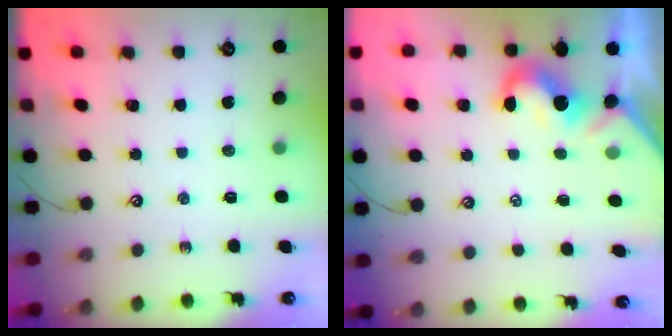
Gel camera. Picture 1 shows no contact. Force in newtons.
{"total": 1.5, "press": 1.3, "slide": 0.8}